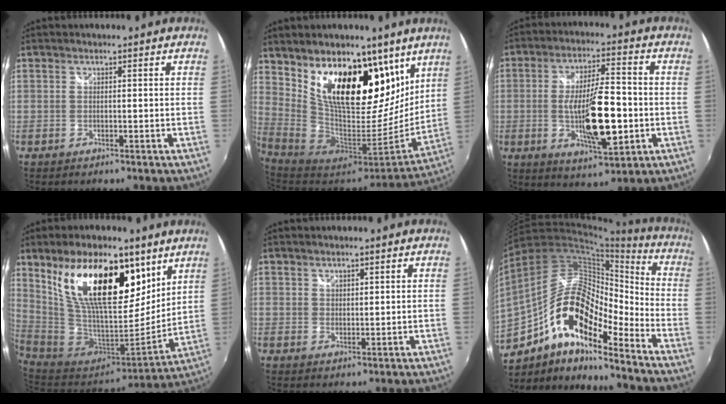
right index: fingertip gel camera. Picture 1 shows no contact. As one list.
[{"total": 21.7, "force": [11.6, 10.5, 15.0], "torque": [-0.242, -0.001, 0.208]}, {"total": 14.7, "force": [-2.8, 3.9, 13.9], "torque": [-0.245, -0.014, -0.041]}, {"total": 21.5, "force": [10.8, 9.7, 15.9], "torque": [-0.286, 0.013, 0.198]}, {"total": 1.5, "force": [1.2, 0.8, 0.2], "torque": [0.003, 0.001, 0.021]}, {"total": 20.4, "force": [-10.4, 7.7, 15.7], "torque": [-0.282, -0.013, -0.204]}]